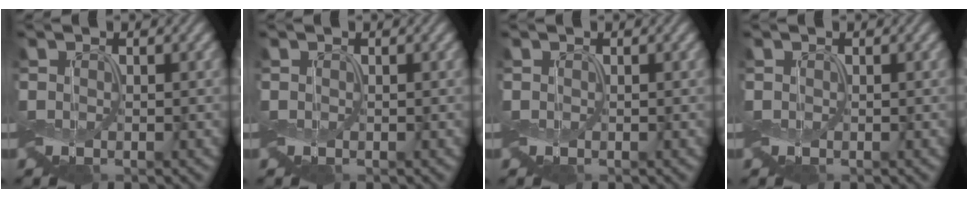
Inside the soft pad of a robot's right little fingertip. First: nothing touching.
{"total": 0.0}
{"total": 0.0}
{"total": 0.0}